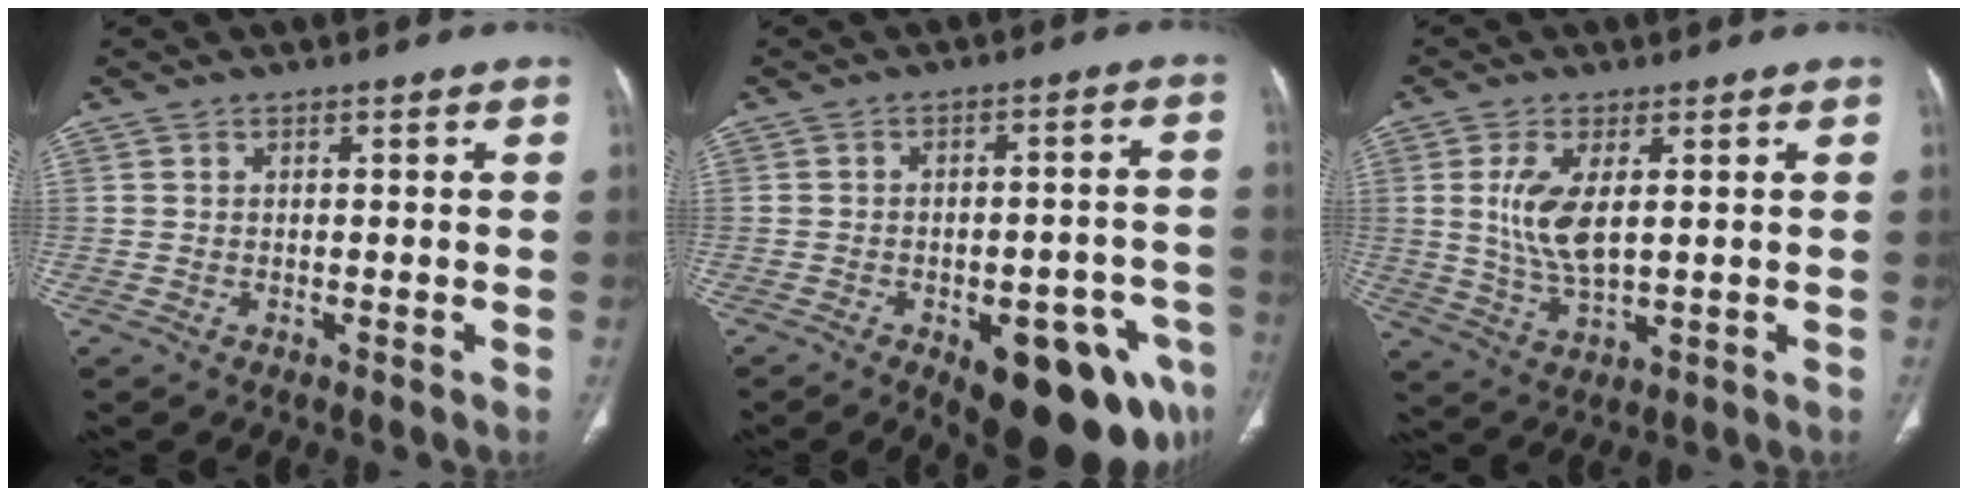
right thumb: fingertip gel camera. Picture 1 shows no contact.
{"total": 18.4, "force": [-8.6, 7.9, 14.2], "torque": [-0.122, 0.037, -0.098]}
{"total": 8.4, "force": [1.8, 3.6, 7.4], "torque": [-0.157, -0.018, 0.043]}